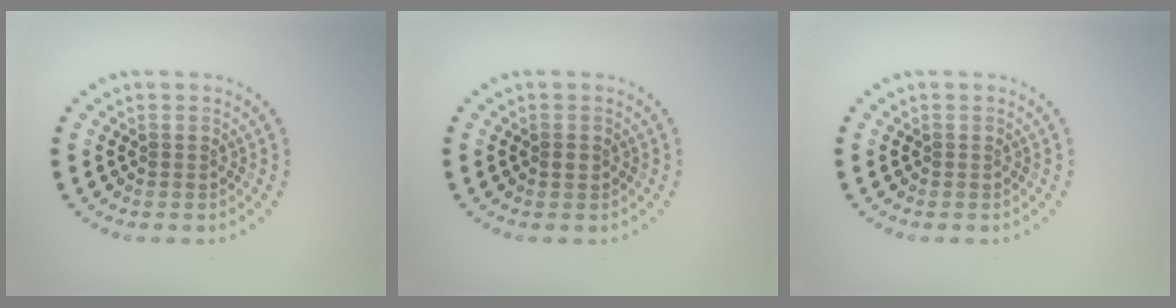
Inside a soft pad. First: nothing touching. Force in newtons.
{"total": 0.7, "press": 0.7, "slide": 0.1}
{"total": 0.0}